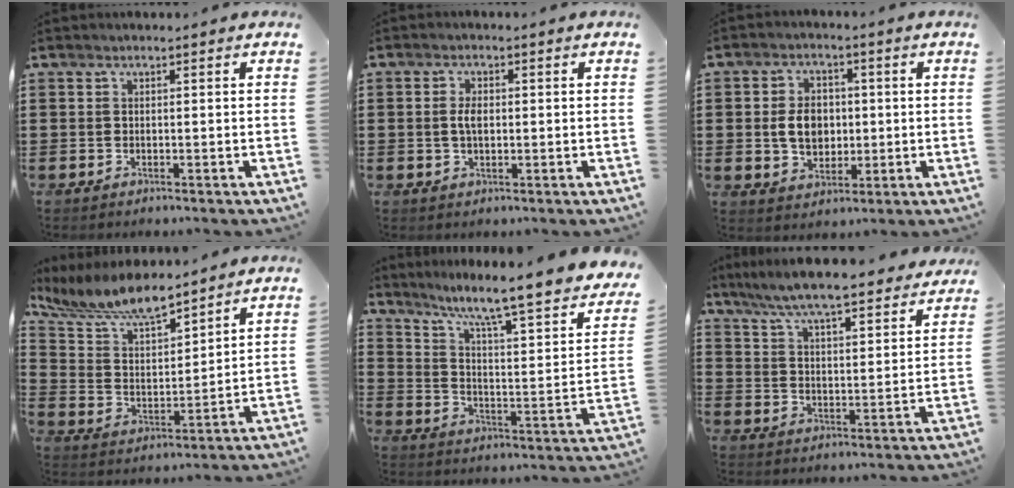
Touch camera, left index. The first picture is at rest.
{"total": 2.7, "force": [0.1, 1.4, 2.4], "torque": [-0.056, 0.003, -0.002]}
{"total": 6.1, "force": [0.1, 4.5, 4.2], "torque": [-0.089, 0.008, -0.005]}
{"total": 8.7, "force": [7.7, 1.7, 3.7], "torque": [-0.102, -0.032, 0.139]}
{"total": 7.7, "force": [5.9, 0.0, 5.0], "torque": [-0.114, -0.053, 0.085]}
{"total": 7.2, "force": [6.8, -0.2, 2.3], "torque": [-0.075, -0.047, 0.117]}